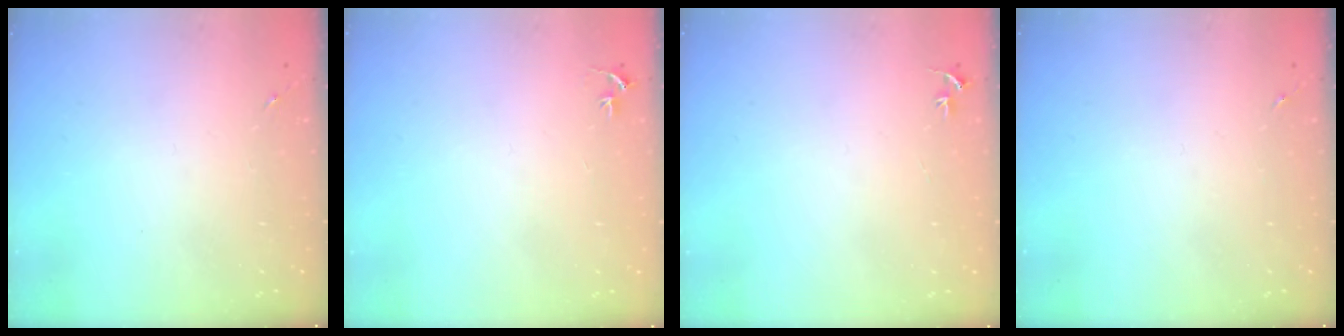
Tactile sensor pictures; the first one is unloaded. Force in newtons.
{"total": 2.9, "press": 2.9, "slide": 0.2}
{"total": 3.0, "press": 3.0, "slide": 0.3}
{"total": 0.0}